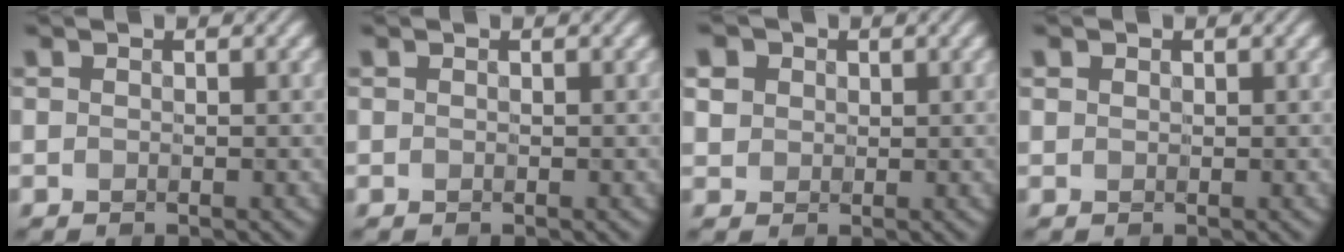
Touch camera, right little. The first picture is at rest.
{"total": 0.0}
{"total": 2.2, "force": [0.7, 1.9, 0.7], "torque": [-0.034, -0.002, 0.025]}
{"total": 0.5, "force": [0.3, 0.4, 0.0], "torque": [-0.006, -0.003, 0.016]}